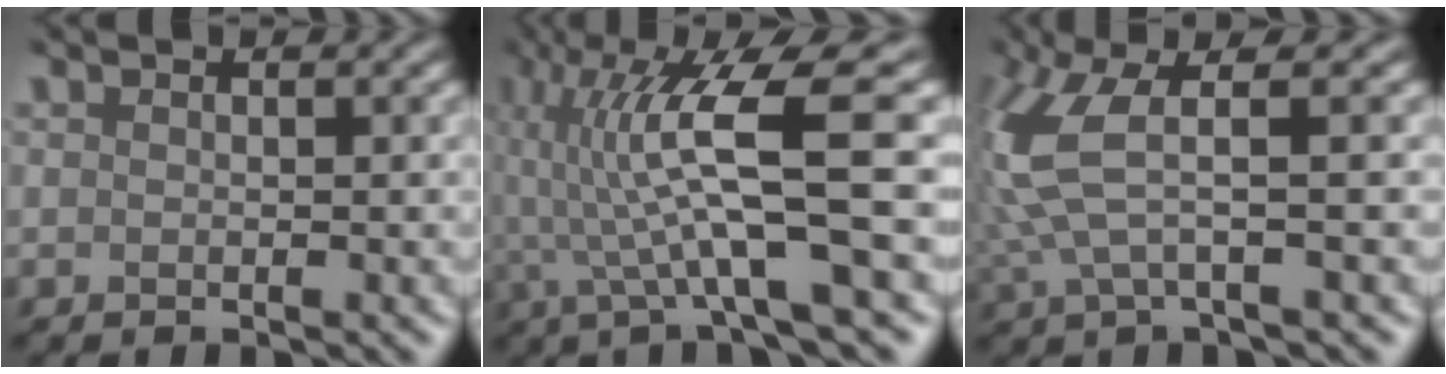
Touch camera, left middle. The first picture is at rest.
{"total": 8.1, "force": [-0.6, 0.9, 8.0], "torque": [-0.167, 0.016, -0.006]}
{"total": 5.4, "force": [1.3, 1.1, 5.1], "torque": [-0.157, 0.000, 0.035]}